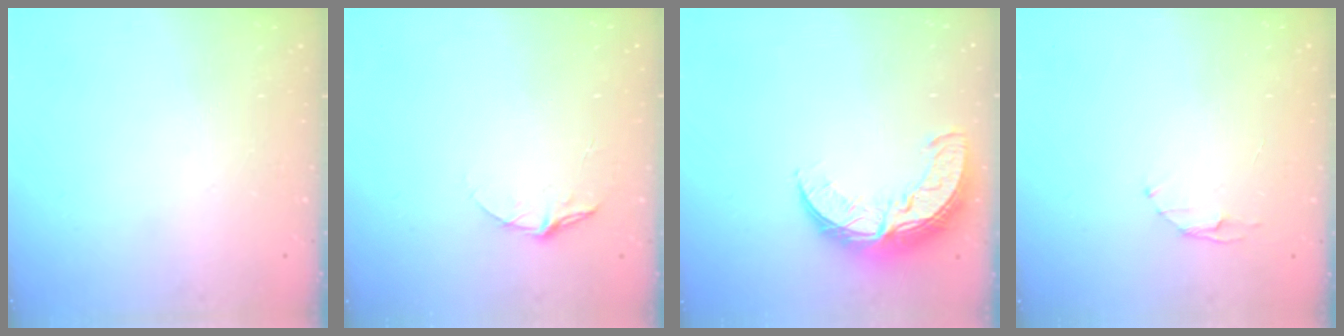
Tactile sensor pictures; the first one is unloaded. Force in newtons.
{"total": 5.8, "press": 5.8, "slide": 0.5}
{"total": 11.4, "press": 11.3, "slide": 0.8}
{"total": 3.2, "press": 3.2, "slide": 0.4}